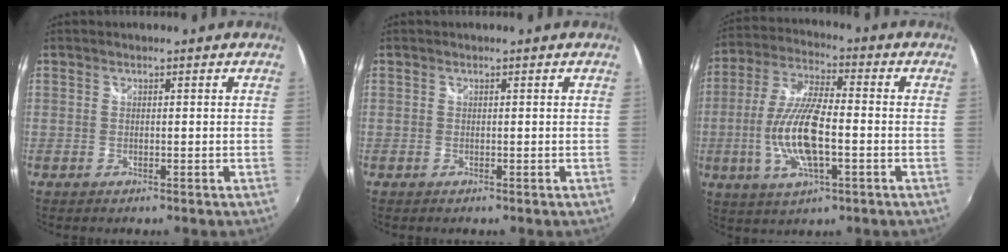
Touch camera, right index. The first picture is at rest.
{"total": 0.0}
{"total": 13.5, "force": [-2.9, 4.3, 12.4], "torque": [-0.256, -0.004, -0.055]}